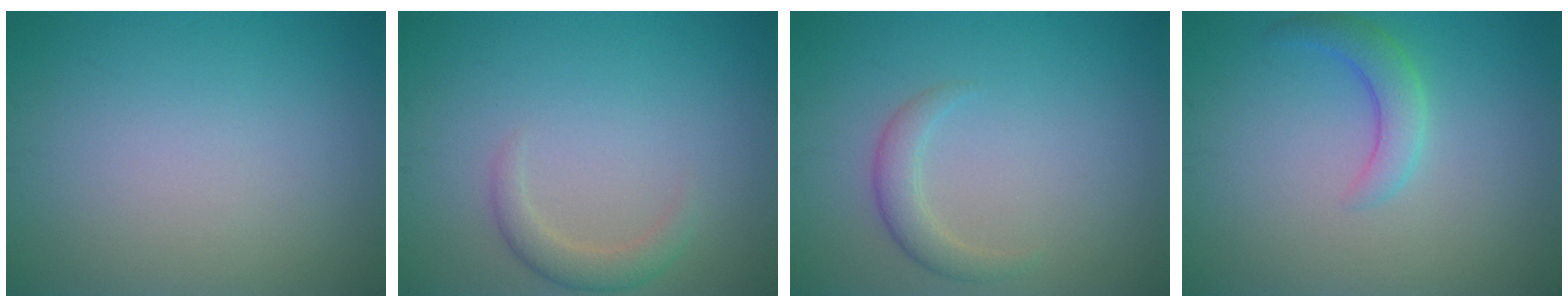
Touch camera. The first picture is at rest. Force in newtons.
{"total": 1.9, "press": 1.9, "slide": 0.1}
{"total": 2.0, "press": 2.0, "slide": 0.1}
{"total": 2.6, "press": 2.6, "slide": 0.1}